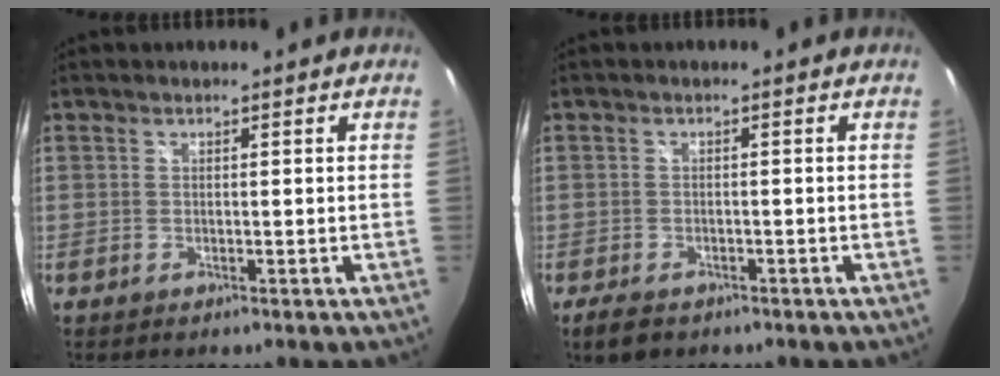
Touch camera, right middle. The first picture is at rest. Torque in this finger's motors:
{"motor_torque": [0.53, -0.46, 0.02, 0.00]}